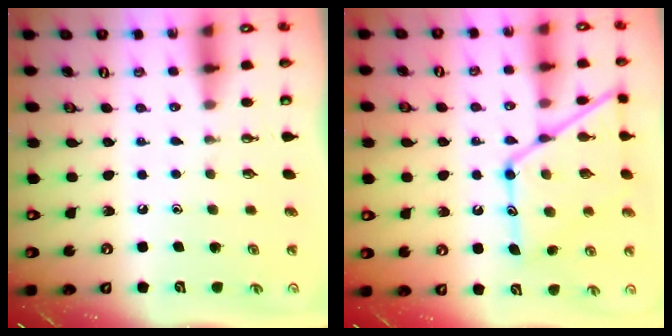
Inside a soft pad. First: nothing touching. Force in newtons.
{"total": 17.0, "press": 16.9, "slide": 1.6}